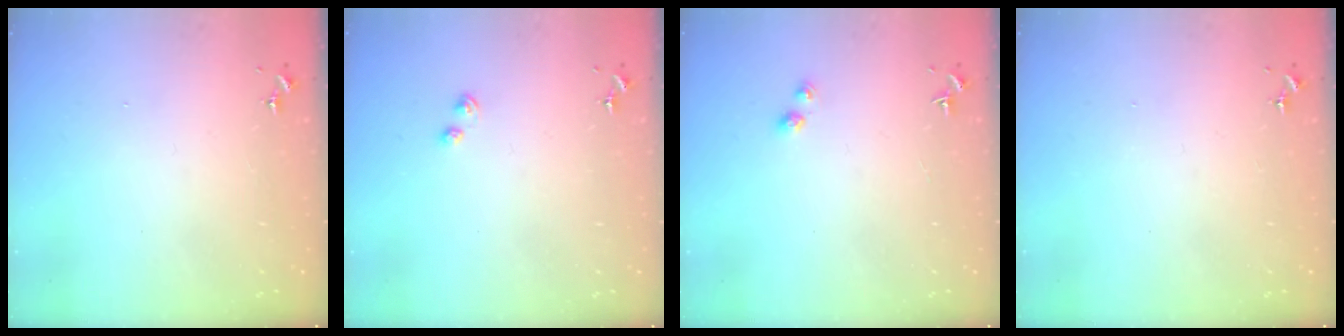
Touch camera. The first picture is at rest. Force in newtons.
{"total": 2.2, "press": 2.1, "slide": 0.5}
{"total": 2.6, "press": 2.6, "slide": 0.5}
{"total": 0.0}